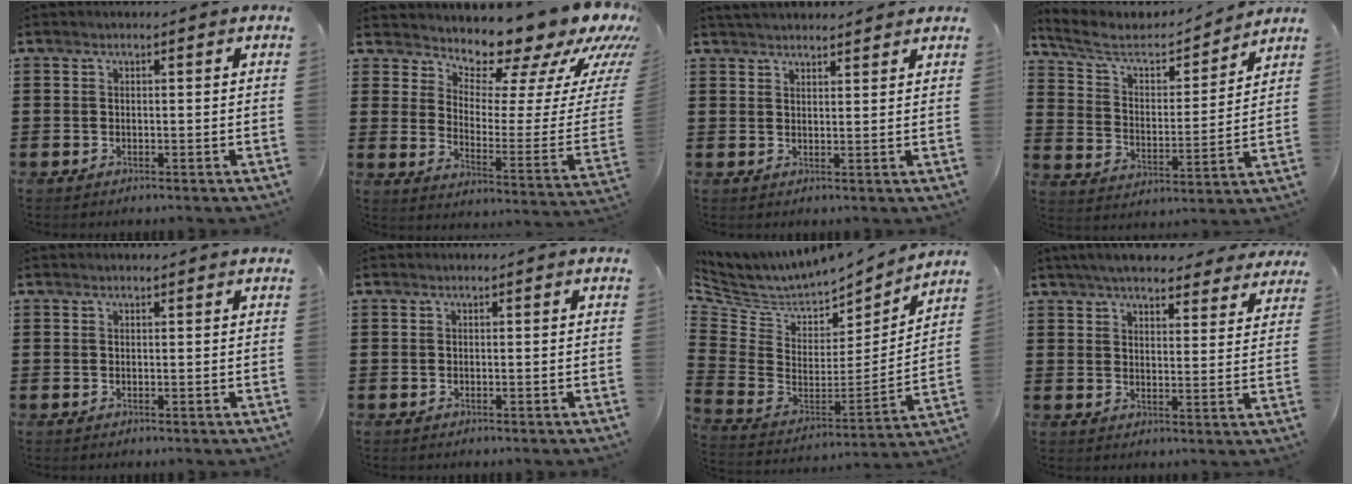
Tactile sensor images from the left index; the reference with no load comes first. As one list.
[{"total": 10.7, "force": [10.0, 1.9, 3.4], "torque": [-0.064, -0.102, 0.161]}, {"total": 2.5, "force": [2.5, 0.0, 0.1], "torque": [-0.009, -0.003, 0.049]}, {"total": 5.9, "force": [4.7, 2.3, 2.9], "torque": [-0.081, -0.026, 0.073]}, {"total": 0.6, "force": [0.5, 0.0, 0.3], "torque": [-0.007, -0.001, 0.010]}, {"total": 0.0}, {"total": 5.2, "force": [4.9, 1.7, 0.8], "torque": [-0.054, -0.055, 0.081]}, {"total": 5.8, "force": [5.3, 0.9, 2.0], "torque": [-0.058, -0.015, 0.097]}]